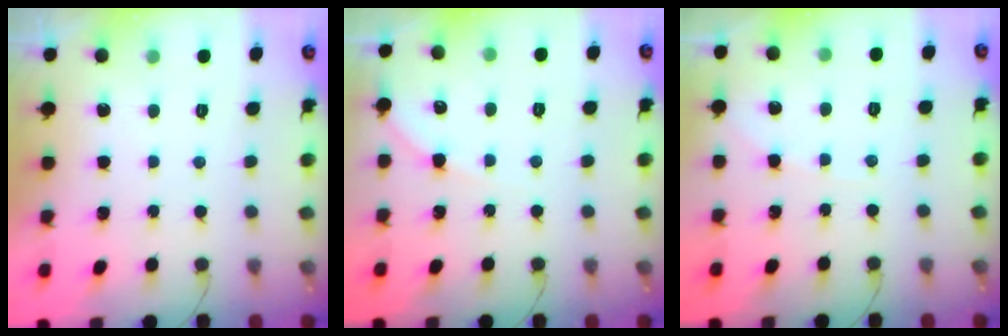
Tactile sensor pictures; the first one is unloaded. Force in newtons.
{"total": 5.5, "press": 5.5, "slide": 0.6}
{"total": 2.5, "press": 2.4, "slide": 0.5}